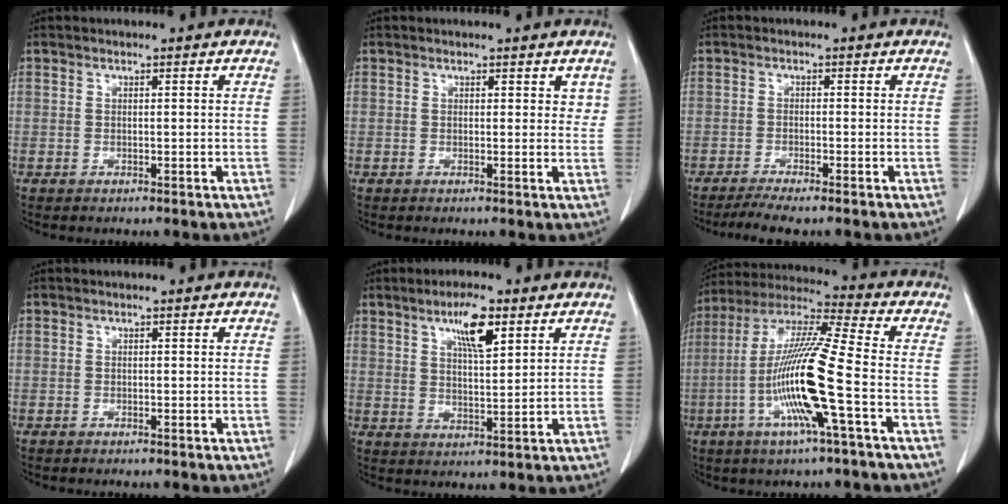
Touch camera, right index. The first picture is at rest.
{"total": 1.9, "force": [1.2, 1.2, 0.9], "torque": [0.002, -0.003, 0.012]}
{"total": 3.9, "force": [-3.3, -0.2, 2.2], "torque": [-0.037, -0.009, -0.058]}
{"total": 0.0}
{"total": 6.8, "force": [3.8, 1.4, 5.5], "torque": [-0.099, 0.001, 0.065]}
{"total": 15.9, "force": [-4.4, -0.4, 15.3], "torque": [-0.308, -0.006, -0.095]}